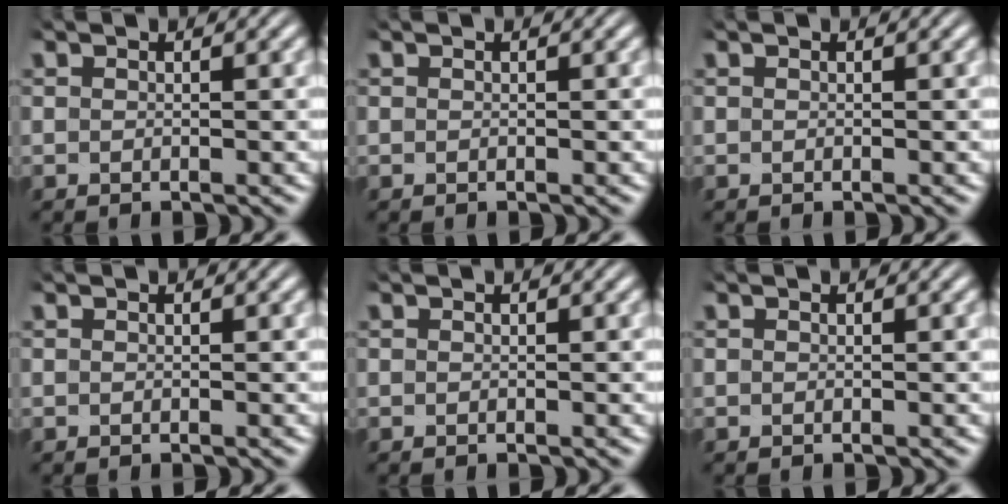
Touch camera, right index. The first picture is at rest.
{"total": 0.0}
{"total": 0.0}
{"total": 0.0}
{"total": 0.0}
{"total": 0.0}